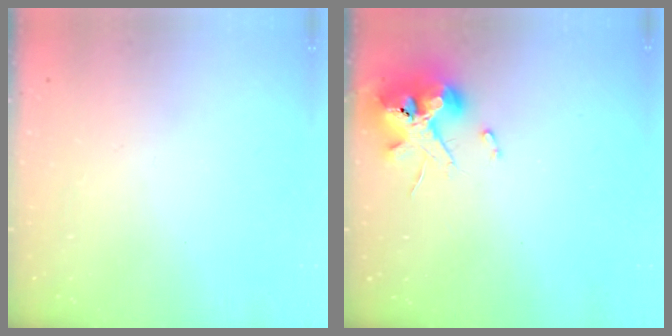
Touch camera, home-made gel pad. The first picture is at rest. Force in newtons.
{"total": 12.2, "press": 12.1, "slide": 1.8}